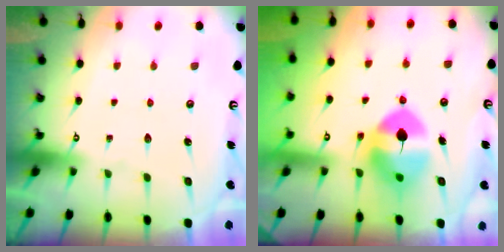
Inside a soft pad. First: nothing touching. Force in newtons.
{"total": 10.2, "press": 10.0, "slide": 1.6}